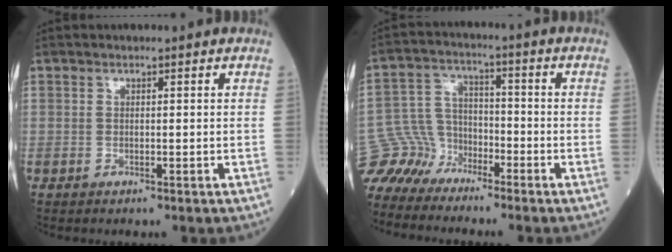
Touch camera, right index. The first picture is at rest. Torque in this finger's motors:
{"motor_torque": [-0.09, -0.26, -0.25, -0.10]}